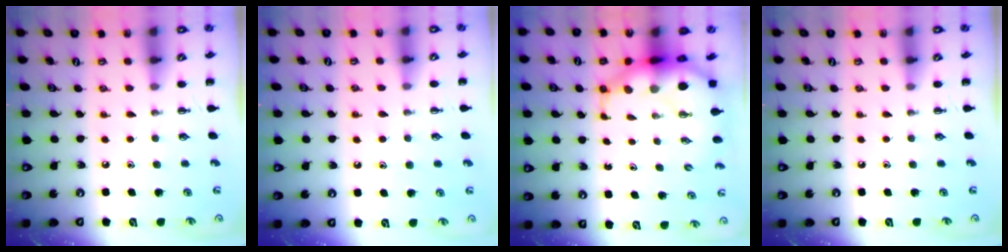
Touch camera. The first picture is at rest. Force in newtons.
{"total": 6.4, "press": 6.3, "slide": 1.1}
{"total": 8.4, "press": 8.1, "slide": 2.4}
{"total": 0.0}